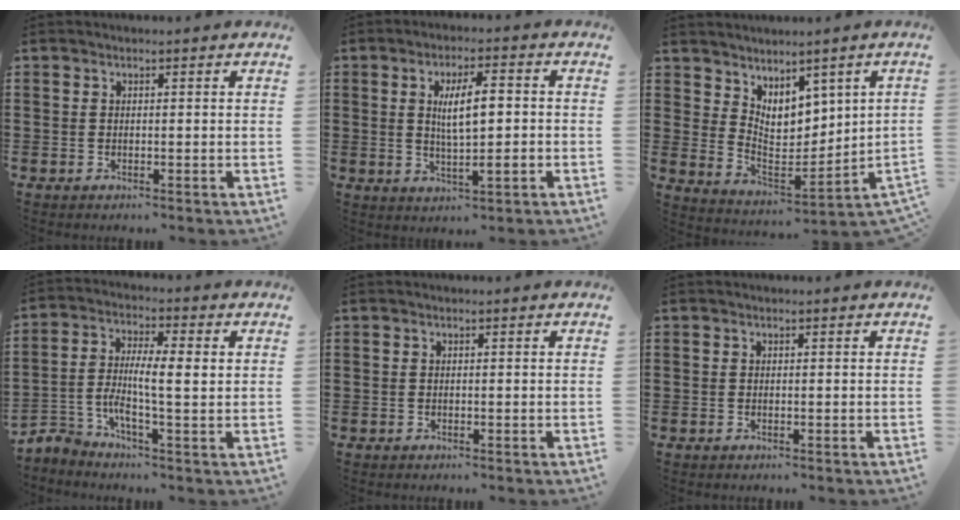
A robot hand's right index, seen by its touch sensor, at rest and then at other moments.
{"total": 7.2, "force": [0.4, 2.1, 6.9], "torque": [-0.118, 0.004, 0.003]}
{"total": 5.4, "force": [3.6, 3.8, 1.5], "torque": [-0.048, -0.019, 0.068]}
{"total": 6.0, "force": [-0.6, 1.8, 5.7], "torque": [-0.108, -0.002, -0.012]}
{"total": 0.0}
{"total": 0.0}